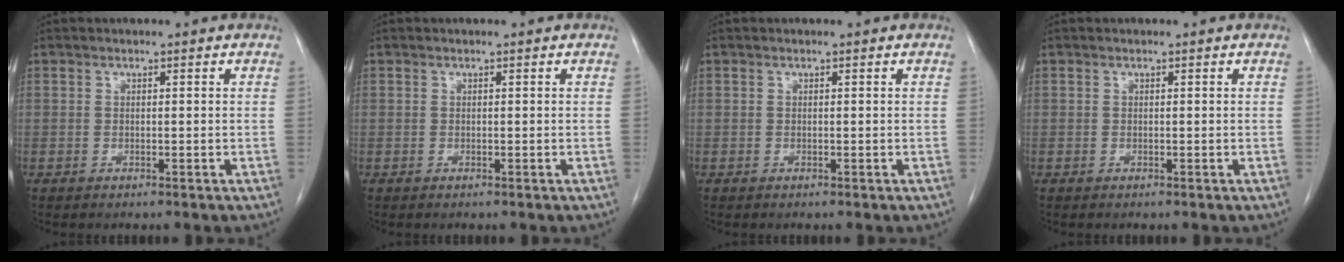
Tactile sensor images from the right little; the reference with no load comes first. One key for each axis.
{"total": 0.0}
{"total": 0.0}
{"total": 0.0}